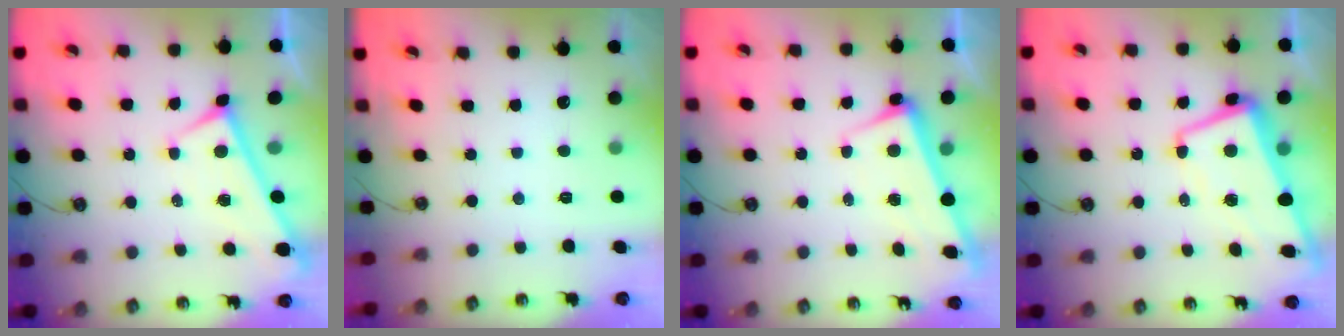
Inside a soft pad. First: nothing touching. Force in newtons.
{"total": 0.0}
{"total": 2.4, "press": 2.3, "slide": 0.7}
{"total": 2.6, "press": 2.4, "slide": 1.1}